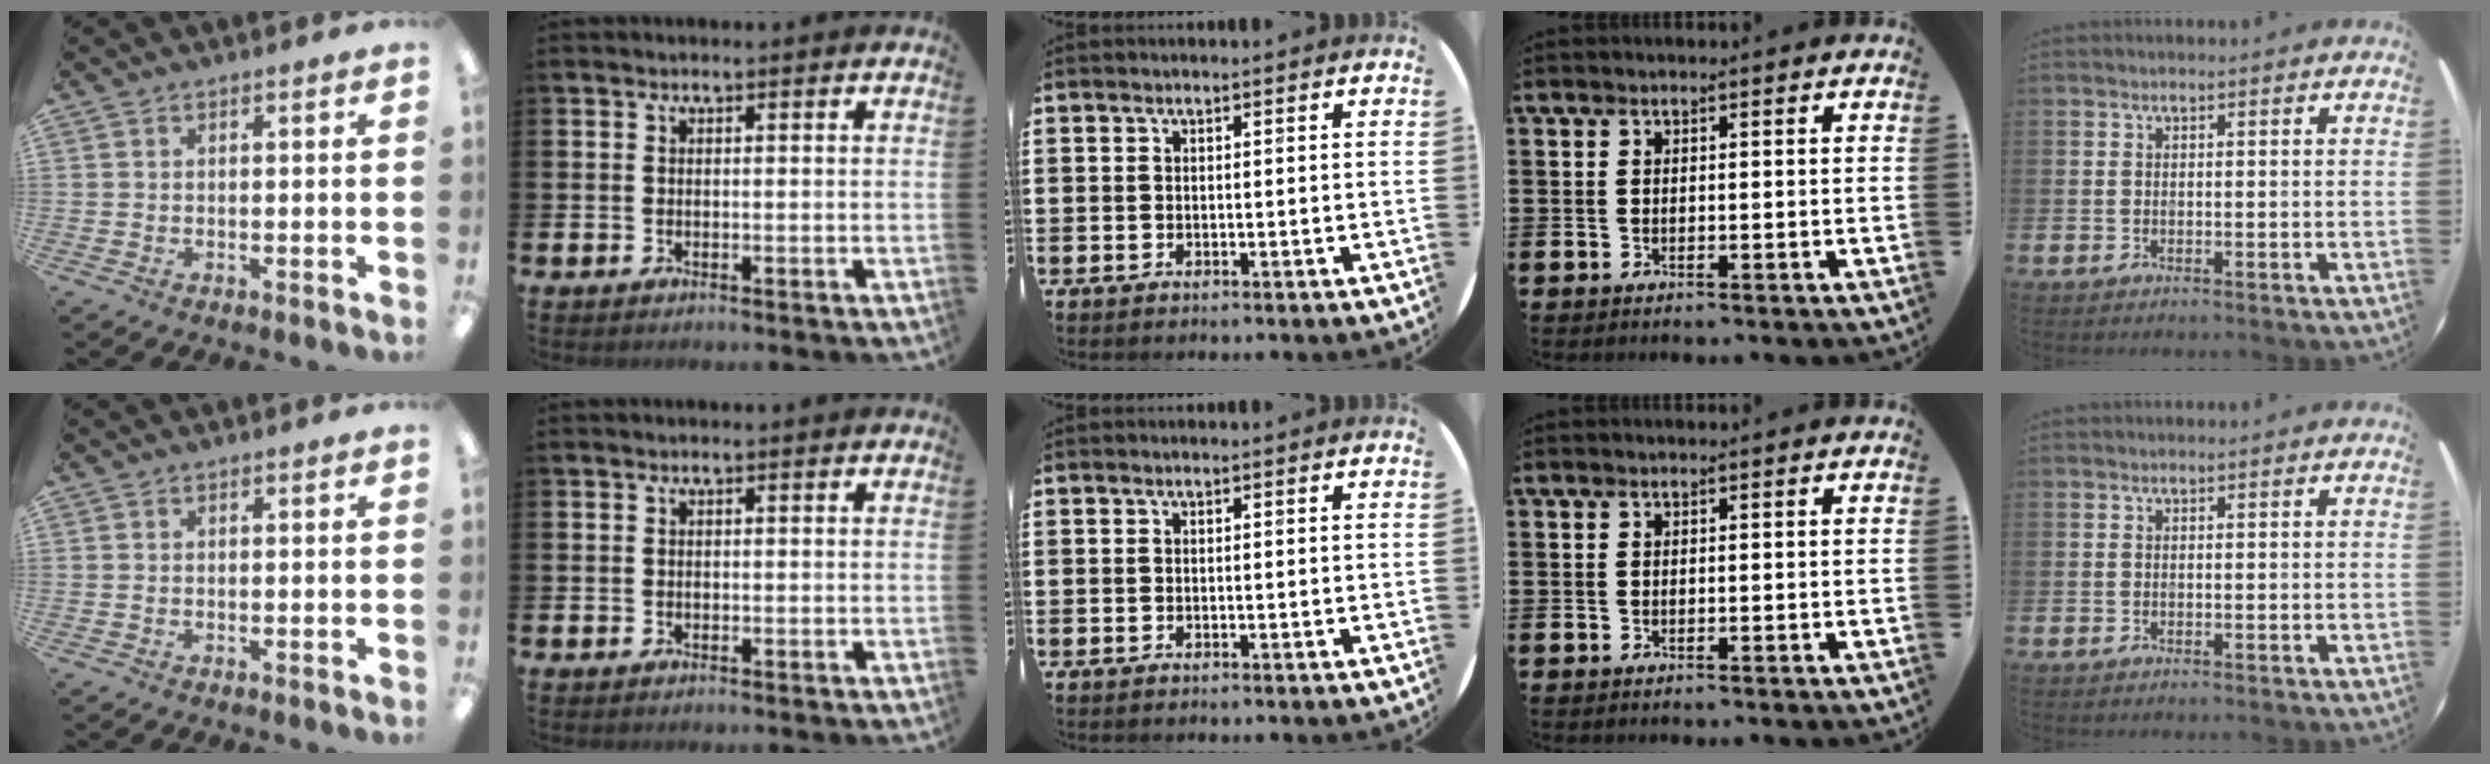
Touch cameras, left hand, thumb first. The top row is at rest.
{}